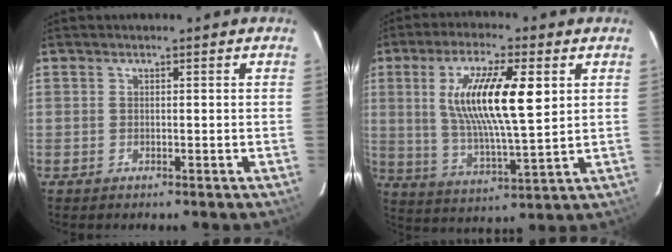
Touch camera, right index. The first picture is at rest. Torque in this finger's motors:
{"motor_torque": [1.36, 0.11, 1.05, 0.21]}